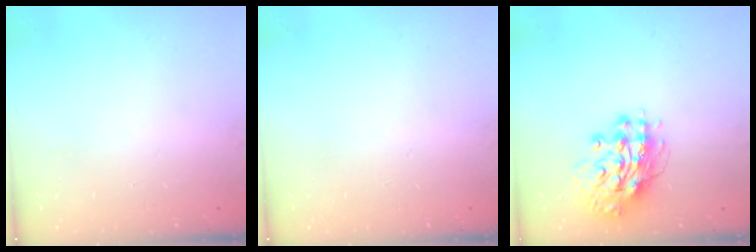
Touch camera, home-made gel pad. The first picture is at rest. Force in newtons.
{"total": 0.0}
{"total": 13.5, "press": 13.4, "slide": 1.5}